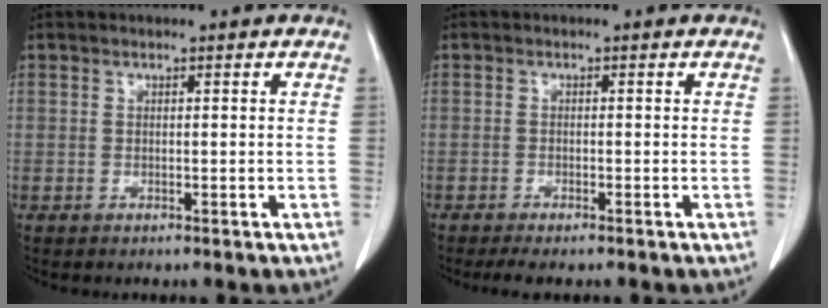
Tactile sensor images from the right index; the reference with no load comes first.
{"total": 3.0, "force": [-2.5, 0.5, 1.6], "torque": [-0.023, -0.007, -0.036]}